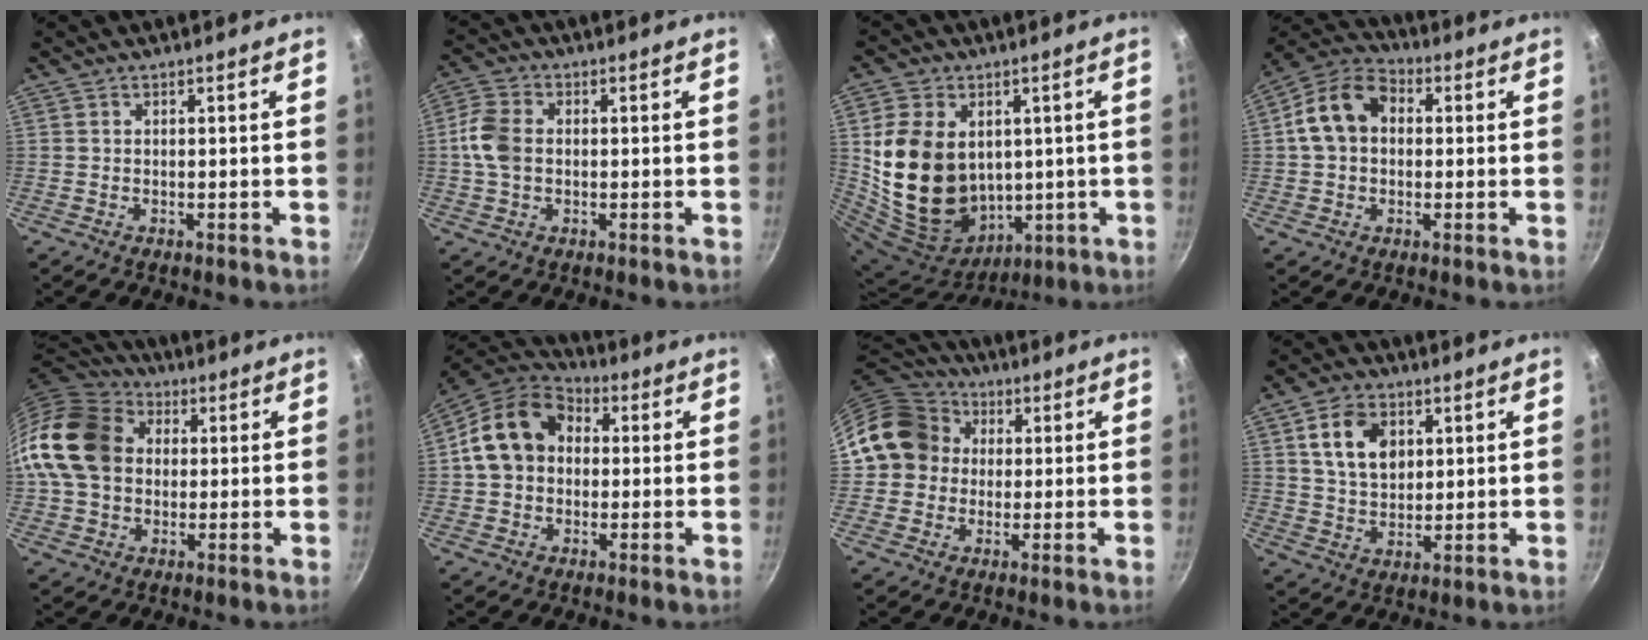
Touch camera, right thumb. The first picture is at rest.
{"total": 6.9, "force": [0.0, 4.9, 4.8], "torque": [-0.094, 0.012, -0.011]}
{"total": 20.0, "force": [2.6, 15.4, 12.5], "torque": [-0.228, -0.010, 0.075]}
{"total": 11.3, "force": [1.2, 8.5, 7.4], "torque": [-0.104, 0.030, 0.001]}
{"total": 18.2, "force": [2.1, 14.3, 11.1], "torque": [-0.203, 0.034, 0.024]}
{"total": 14.4, "force": [1.8, 11.3, 8.7], "torque": [-0.125, 0.030, 0.015]}
{"total": 13.4, "force": [1.6, 12.1, 5.7], "torque": [-0.073, 0.033, 0.014]}
{"total": 9.8, "force": [3.2, 6.9, 6.2], "torque": [-0.086, -0.008, 0.057]}